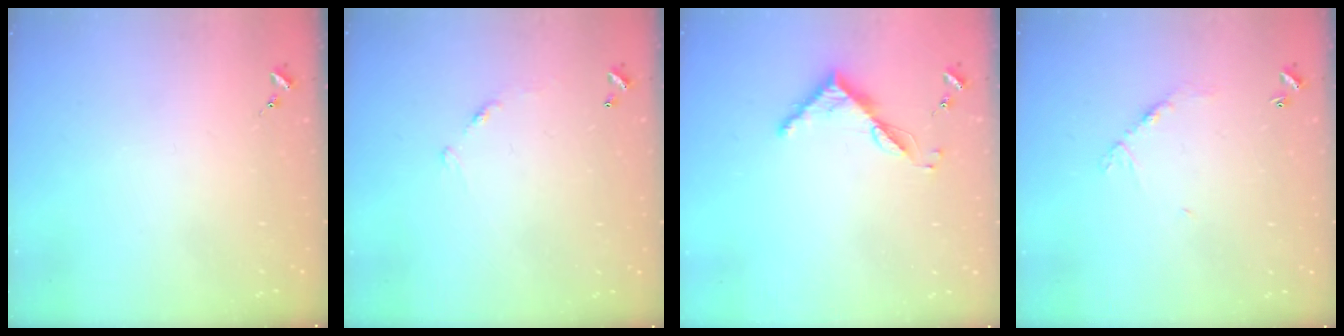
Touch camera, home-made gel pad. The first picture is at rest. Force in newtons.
{"total": 6.8, "press": 6.8, "slide": 0.4}
{"total": 6.4, "press": 6.3, "slide": 0.6}
{"total": 7.3, "press": 7.3, "slide": 0.4}